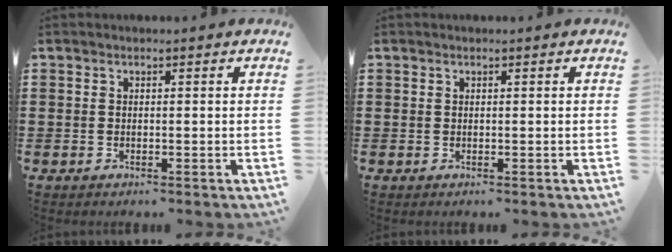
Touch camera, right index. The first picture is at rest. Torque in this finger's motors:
{"motor_torque": [0.21, 0.33, 0.02, -0.01]}